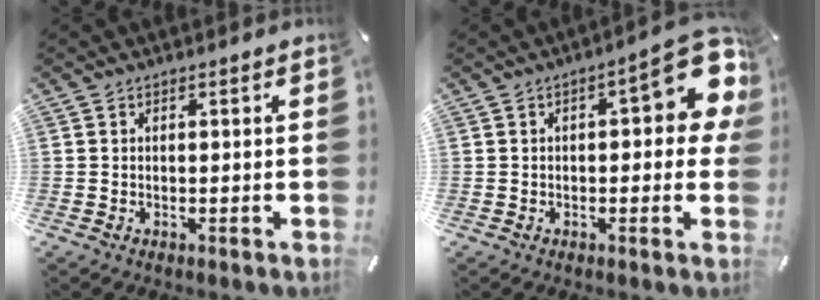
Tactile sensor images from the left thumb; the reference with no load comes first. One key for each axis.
{"total": 14.2, "fx": 4.2, "fy": 5.8, "fz": 12.3, "tx": -0.144, "ty": -0.031, "tz": 0.066}